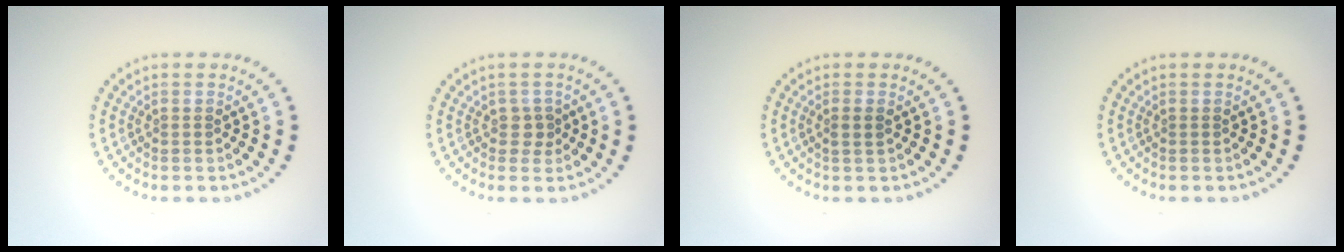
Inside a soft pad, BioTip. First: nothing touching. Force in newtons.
{"total": 1.3, "press": 1.1, "slide": 0.7}
{"total": 1.0, "press": 0.8, "slide": 0.5}
{"total": 0.0}